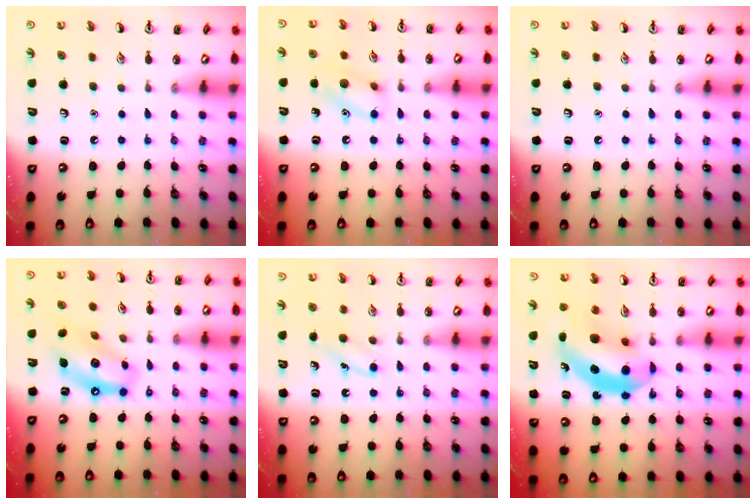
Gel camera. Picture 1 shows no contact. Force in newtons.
{"total": 9.4, "press": 9.4, "slide": 0.5}
{"total": 0.0}
{"total": 12.9, "press": 12.3, "slide": 4.0}
{"total": 4.1, "press": 3.9, "slide": 1.3}
{"total": 11.7, "press": 11.0, "slide": 4.0}